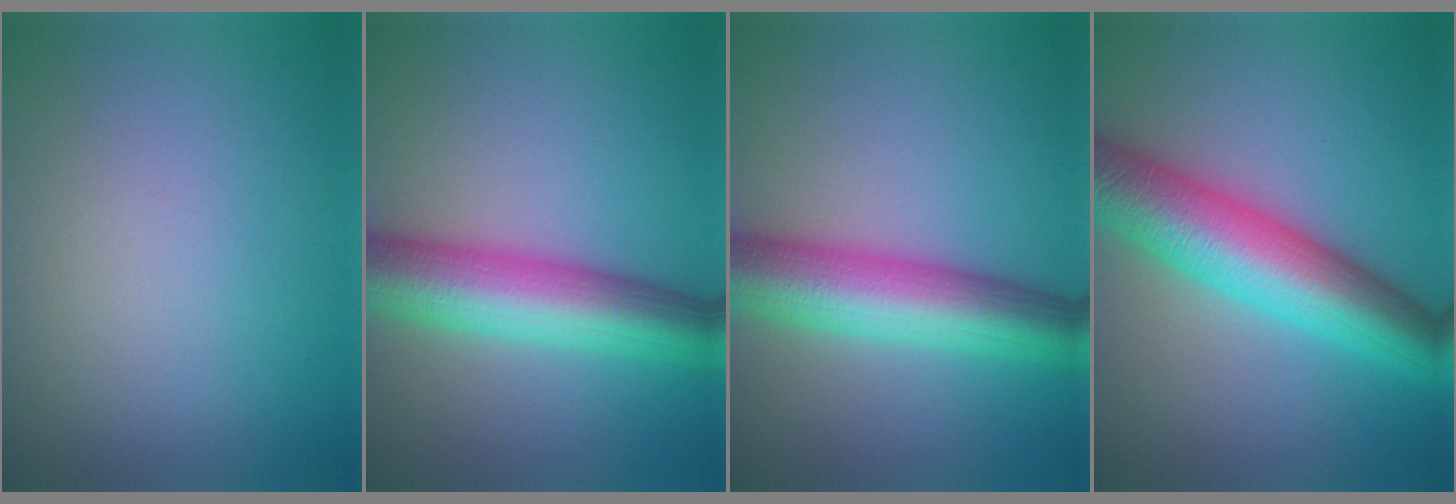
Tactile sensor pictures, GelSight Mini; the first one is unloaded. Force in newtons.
{"total": 8.9, "press": 8.9, "slide": 0.3}
{"total": 8.9, "press": 8.9, "slide": 0.3}
{"total": 10.1, "press": 10.1, "slide": 0.1}